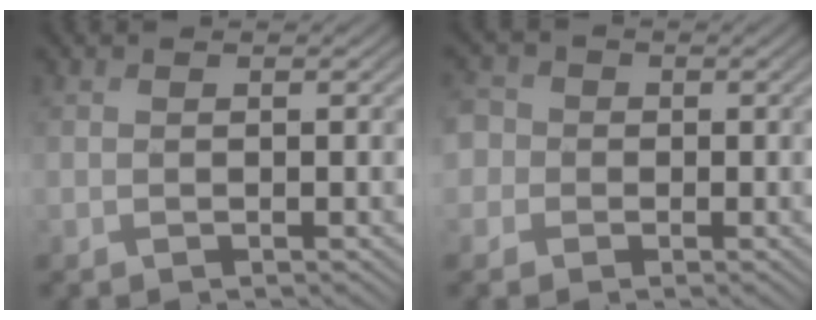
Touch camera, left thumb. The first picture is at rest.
{"total": 4.5, "force": [0.0, 4.3, 1.3], "torque": [-0.043, 0.012, -0.026]}